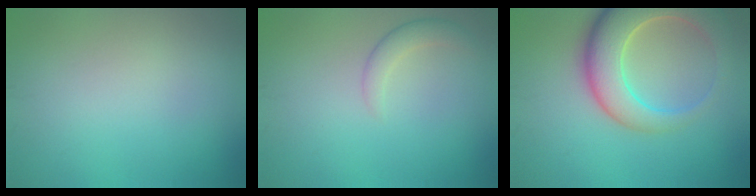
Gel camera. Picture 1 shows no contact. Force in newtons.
{"total": 1.8, "press": 1.8, "slide": 0.0}
{"total": 8.8, "press": 8.8, "slide": 0.7}